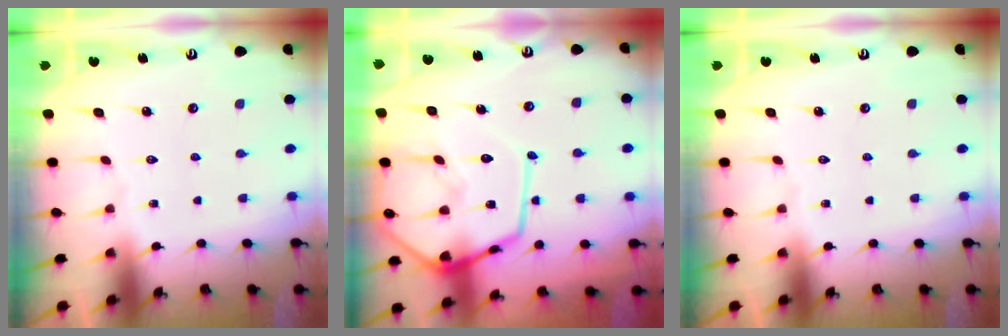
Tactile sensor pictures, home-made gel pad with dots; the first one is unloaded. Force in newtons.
{"total": 18.2, "press": 18.1, "slide": 1.7}
{"total": 0.0}